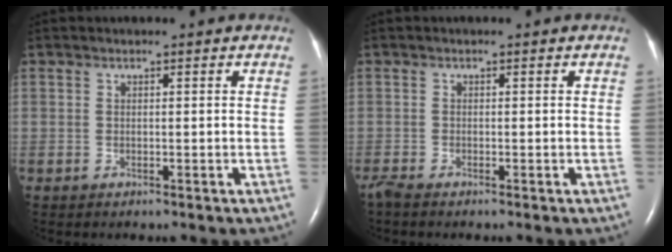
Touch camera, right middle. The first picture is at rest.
{"total": 1.2, "force": [-1.1, -0.1, 0.5], "torque": [-0.023, -0.007, -0.024]}